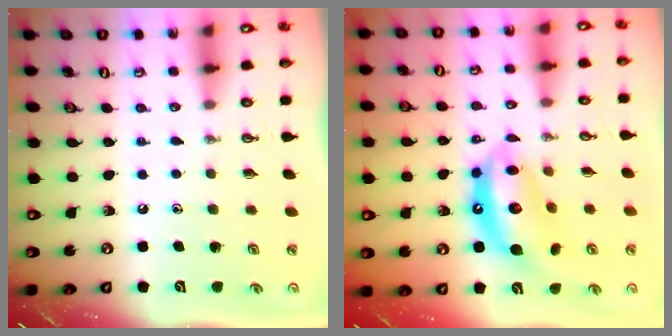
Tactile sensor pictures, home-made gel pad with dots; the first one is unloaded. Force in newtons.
{"total": 13.5, "press": 13.5, "slide": 1.2}